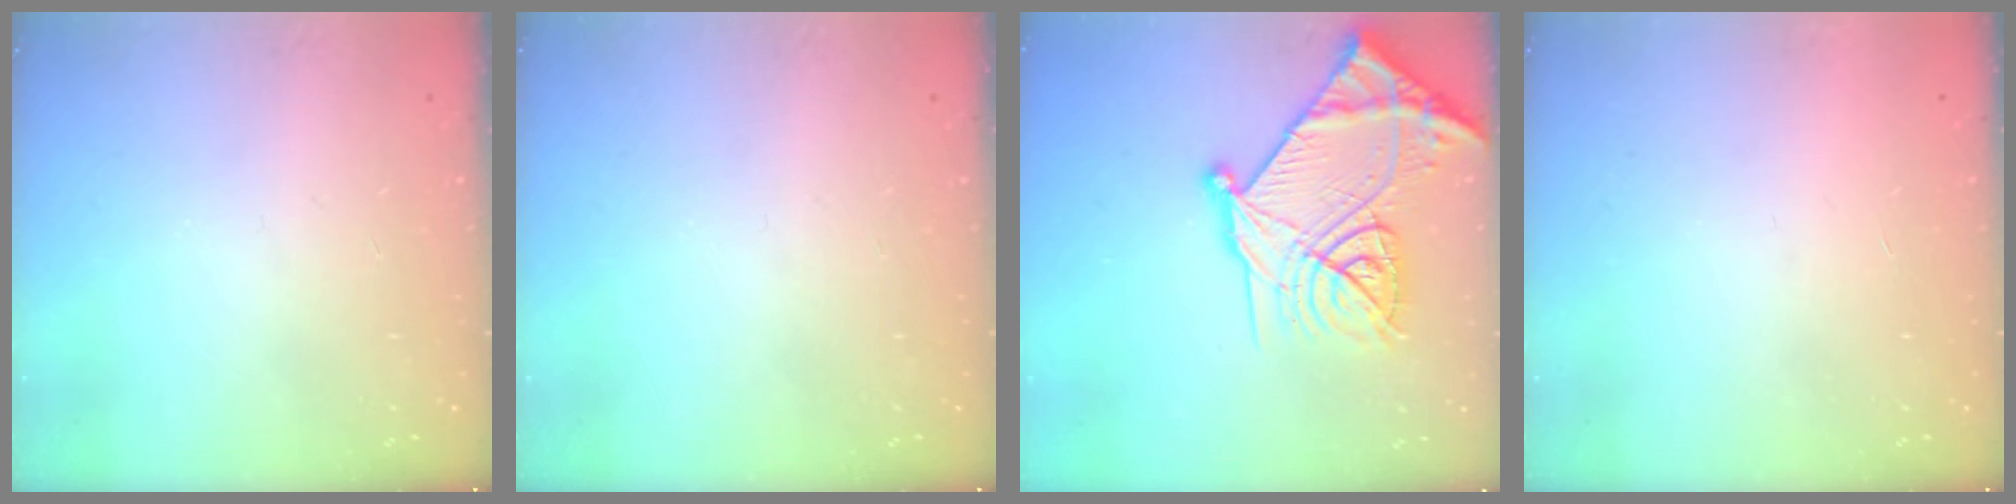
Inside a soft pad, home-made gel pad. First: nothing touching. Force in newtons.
{"total": 0.0}
{"total": 30.3, "press": 30.1, "slide": 3.2}
{"total": 1.7, "press": 1.7, "slide": 0.1}